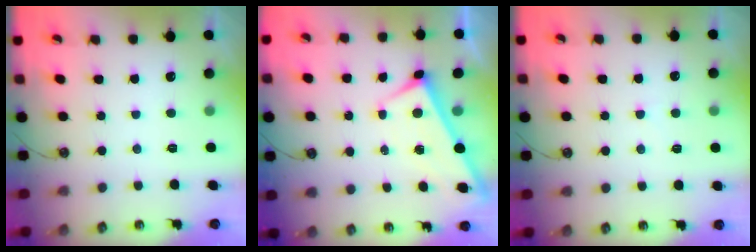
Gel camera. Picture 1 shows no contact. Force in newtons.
{"total": 1.7, "press": 1.7, "slide": 0.2}
{"total": 2.5, "press": 2.3, "slide": 0.8}